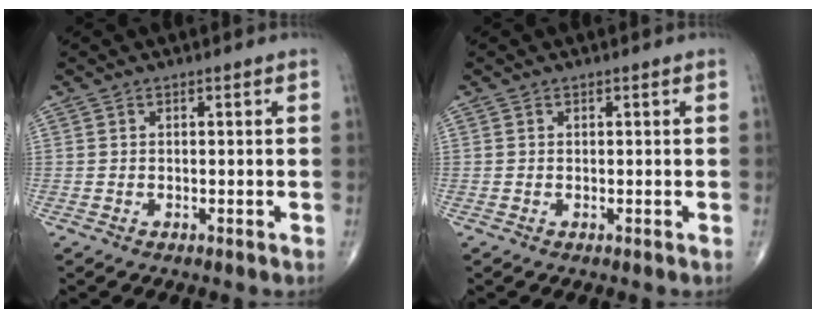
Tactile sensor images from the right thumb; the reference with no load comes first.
{"total": 0.0}